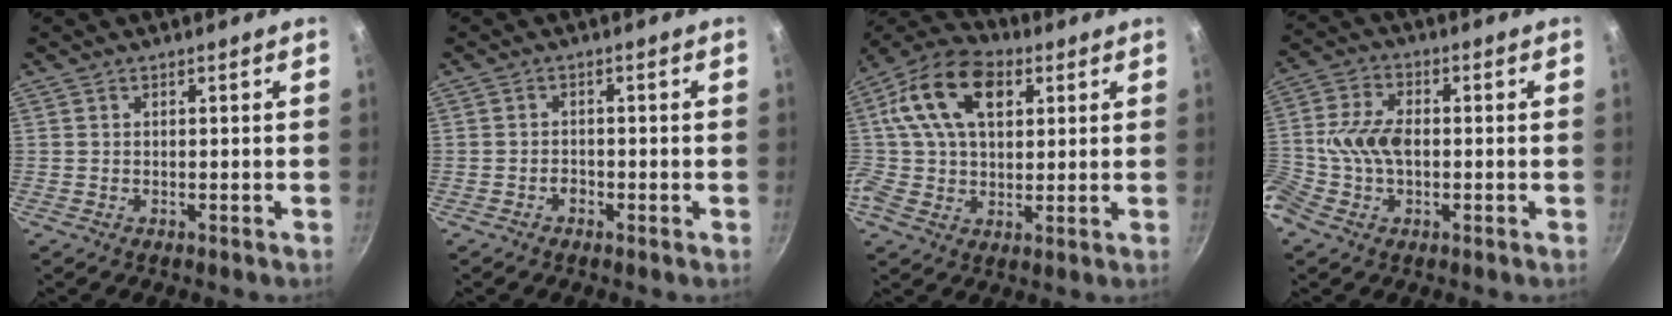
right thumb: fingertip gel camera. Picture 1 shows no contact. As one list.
[{"total": 1.3, "force": [-0.9, 0.8, 0.5], "torque": [-0.005, 0.011, -0.015]}, {"total": 16.2, "force": [4.8, 10.5, 11.3], "torque": [-0.192, 0.013, 0.064]}, {"total": 10.0, "force": [-1.5, 6.2, 7.8], "torque": [-0.157, 0.022, -0.044]}]